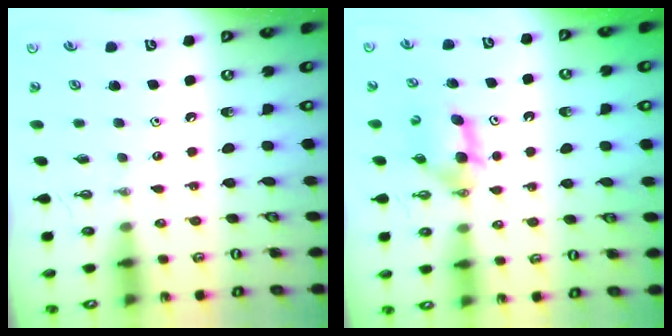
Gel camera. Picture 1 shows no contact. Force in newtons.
{"total": 4.4, "press": 4.3, "slide": 1.1}